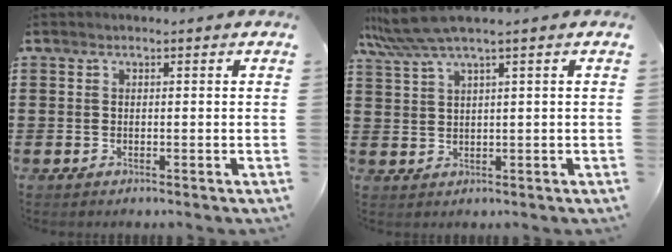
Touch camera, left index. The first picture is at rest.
{"total": 4.5, "force": [2.9, -0.2, 3.4], "torque": [-0.081, -0.005, 0.048]}